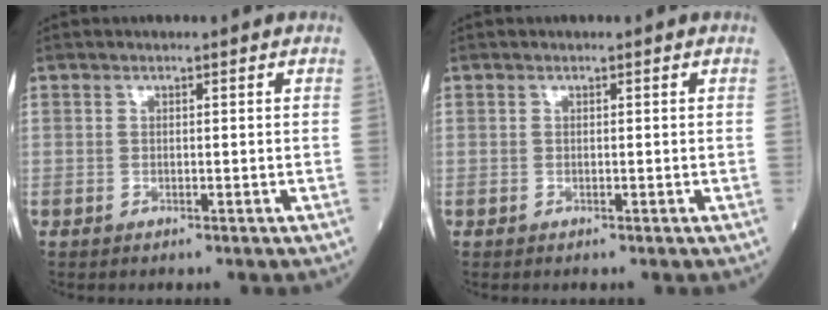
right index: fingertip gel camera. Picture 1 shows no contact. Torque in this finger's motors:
{"motor_torque": [0.00, 0.00, 0.00, -0.01]}